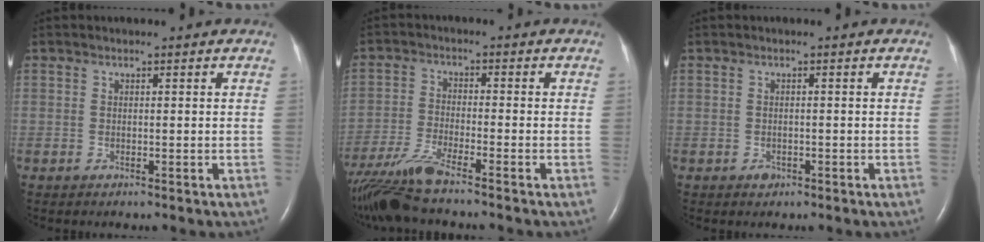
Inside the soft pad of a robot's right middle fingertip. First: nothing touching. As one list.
[{"total": 9.0, "force": [-7.7, -0.7, 4.6], "torque": [-0.098, -0.025, -0.145]}, {"total": 0.9, "force": [-0.6, 0.7, 0.3], "torque": [-0.006, 0.001, -0.006]}]